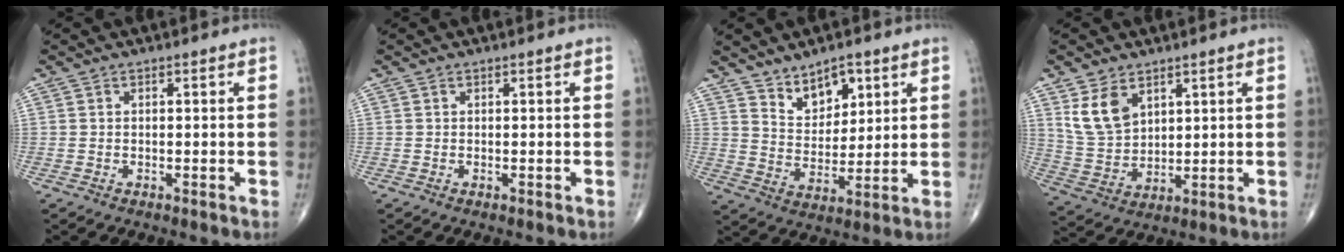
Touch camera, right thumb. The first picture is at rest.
{"total": 0.0}
{"total": 8.1, "force": [5.2, 4.6, 4.1], "torque": [-0.040, -0.042, 0.098]}
{"total": 8.6, "force": [4.5, 5.4, 5.0], "torque": [-0.082, -0.020, 0.103]}